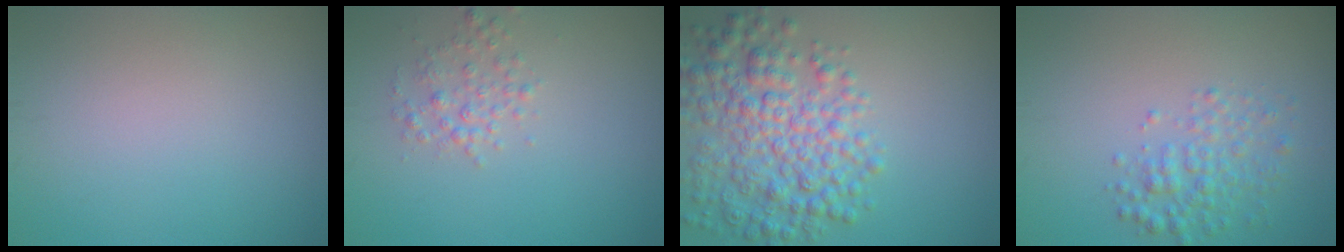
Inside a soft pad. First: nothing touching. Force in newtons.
{"total": 1.9, "press": 1.9, "slide": 0.0}
{"total": 6.7, "press": 6.7, "slide": 0.2}
{"total": 2.7, "press": 2.7, "slide": 0.1}